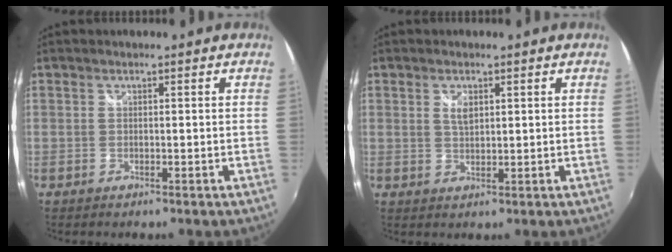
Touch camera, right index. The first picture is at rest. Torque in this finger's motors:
{"motor_torque": [0.00, 0.02, 0.04, 0.04]}